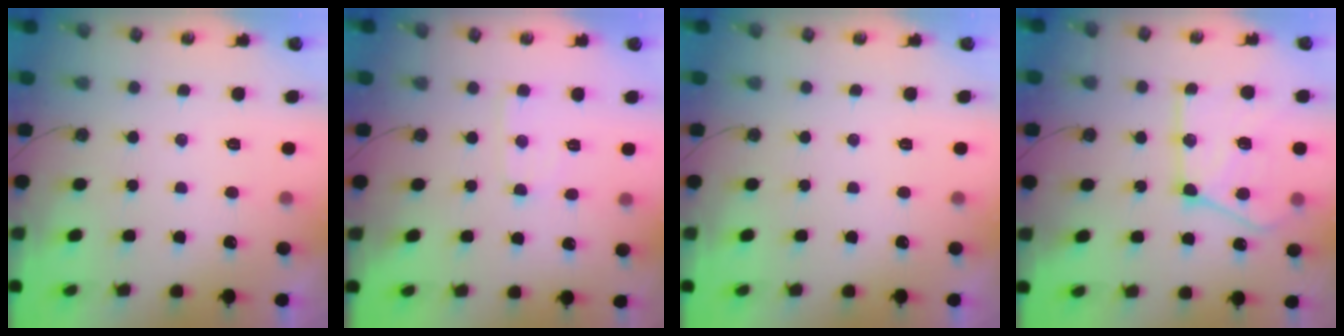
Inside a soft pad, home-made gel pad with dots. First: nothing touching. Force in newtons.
{"total": 5.2, "press": 5.1, "slide": 0.7}
{"total": 0.0}
{"total": 19.5, "press": 19.4, "slide": 1.7}